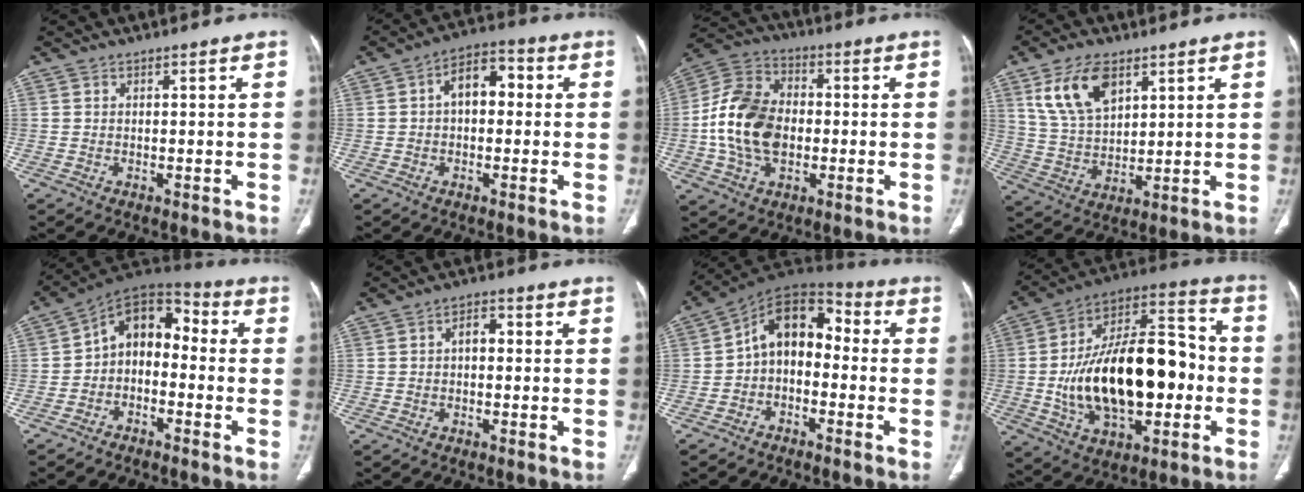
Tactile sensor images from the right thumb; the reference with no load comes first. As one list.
[{"total": 7.8, "force": [0.7, 4.9, 6.0], "torque": [-0.067, 0.028, -0.002]}, {"total": 16.0, "force": [-1.6, 11.1, 11.3], "torque": [-0.206, 0.026, -0.030]}, {"total": 11.9, "force": [6.0, 6.5, 7.9], "torque": [-0.134, -0.021, 0.125]}, {"total": 10.4, "force": [-1.5, 7.3, 7.3], "torque": [-0.082, 0.053, -0.044]}, {"total": 3.3, "force": [-0.1, 2.1, 2.5], "torque": [-0.025, 0.013, -0.010]}, {"total": 11.2, "force": [-1.4, 7.7, 8.0], "torque": [-0.092, 0.055, -0.041]}, {"total": 28.1, "force": [-2.8, 14.8, 23.7], "torque": [-0.382, 0.033, -0.037]}]